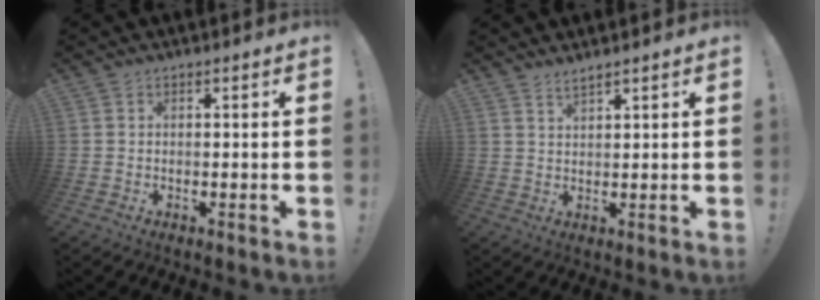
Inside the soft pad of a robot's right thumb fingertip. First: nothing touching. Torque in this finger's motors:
{"motor_torque": [-0.06, 0.03, -0.33, 0.34, 0.01]}